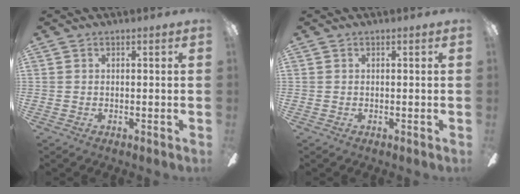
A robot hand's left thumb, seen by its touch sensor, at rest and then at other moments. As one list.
[{"total": 0.0}]